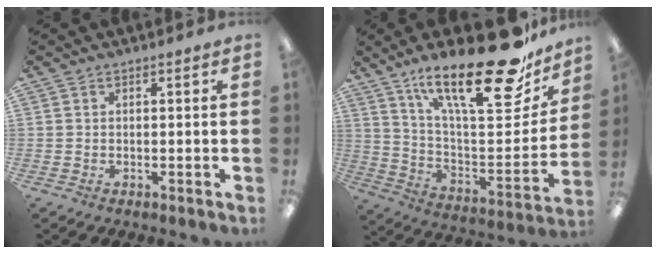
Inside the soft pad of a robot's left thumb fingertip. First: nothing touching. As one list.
[{"total": 27.5, "force": [19.1, 8.0, 18.1], "torque": [-0.265, -0.127, 0.313]}]